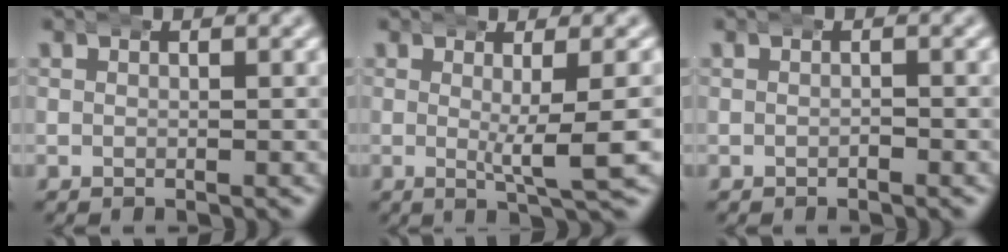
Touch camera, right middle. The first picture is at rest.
{"total": 3.6, "force": [1.0, -0.4, 3.5], "torque": [-0.051, -0.002, 0.015]}
{"total": 0.5, "force": [-0.5, 0.0, 0.0], "torque": [-0.007, -0.006, -0.005]}